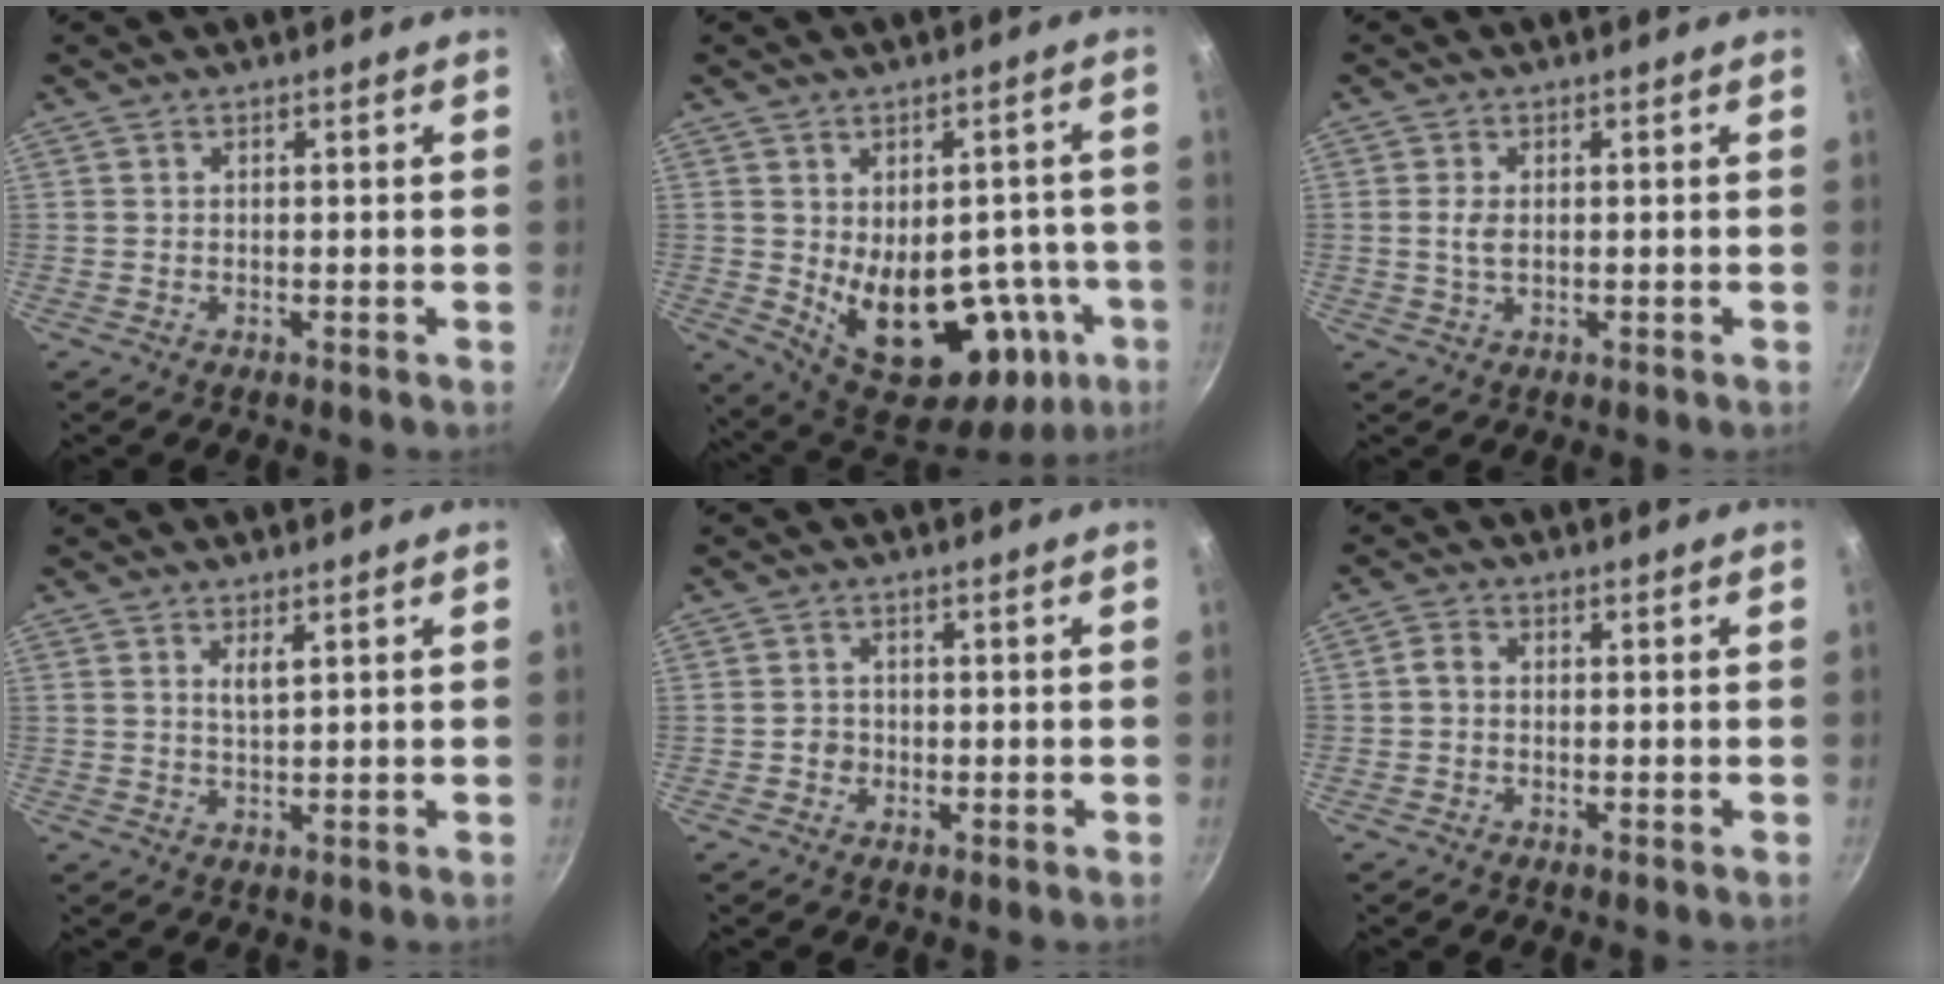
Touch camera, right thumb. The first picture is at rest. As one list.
[{"total": 21.9, "force": [-4.5, 13.5, 16.6], "torque": [-0.185, -0.003, -0.032]}, {"total": 2.6, "force": [0.2, 1.5, 2.1], "torque": [-0.039, -0.003, 0.004]}, {"total": 2.3, "force": [1.1, 0.6, 1.9], "torque": [-0.033, -0.007, 0.023]}, {"total": 2.1, "force": [-0.6, 2.0, 0.5], "torque": [0.002, 0.004, -0.010]}, {"total": 1.9, "force": [-0.4, 1.4, 1.2], "torque": [-0.026, 0.010, -0.014]}]